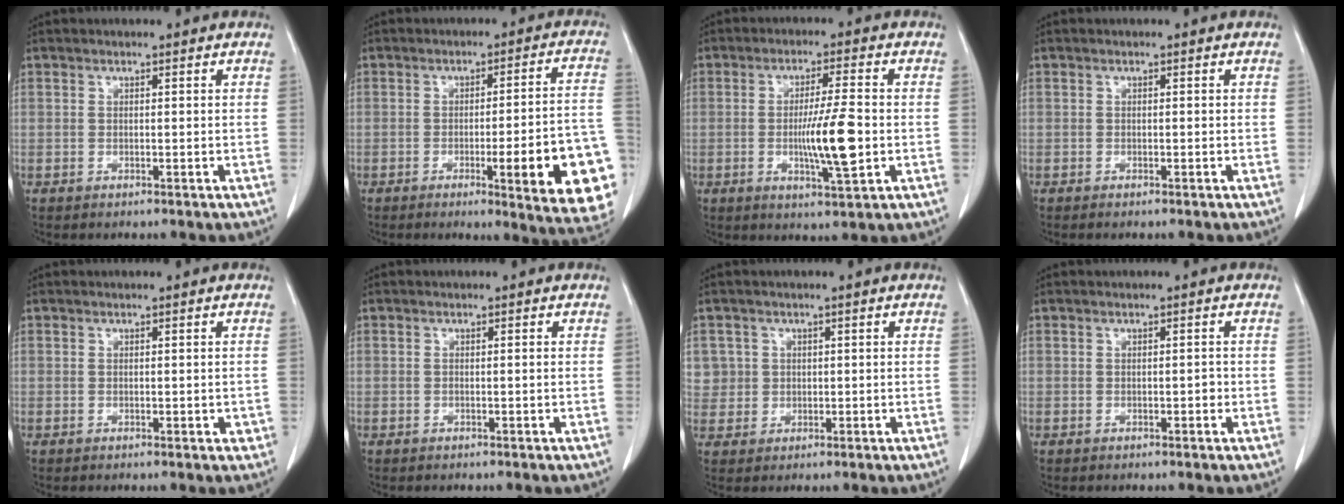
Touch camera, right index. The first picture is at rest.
{"total": 16.4, "force": [-5.4, 1.7, 15.4], "torque": [-0.108, 0.014, -0.055]}
{"total": 8.5, "force": [-1.4, 0.3, 8.4], "torque": [-0.146, -0.012, -0.024]}
{"total": 0.5, "force": [-0.4, 0.0, 0.3], "torque": [-0.012, -0.002, -0.006]}
{"total": 1.4, "force": [-0.2, 0.6, 1.2], "torque": [-0.014, 0.001, 0.002]}
{"total": 0.6, "force": [-0.1, -0.1, 0.5], "torque": [-0.011, 0.001, 0.000]}
{"total": 3.8, "force": [1.0, 3.6, -0.2], "torque": [0.023, 0.005, 0.020]}
{"total": 0.7, "force": [-0.2, 0.3, 0.6], "torque": [-0.010, 0.001, -0.003]}